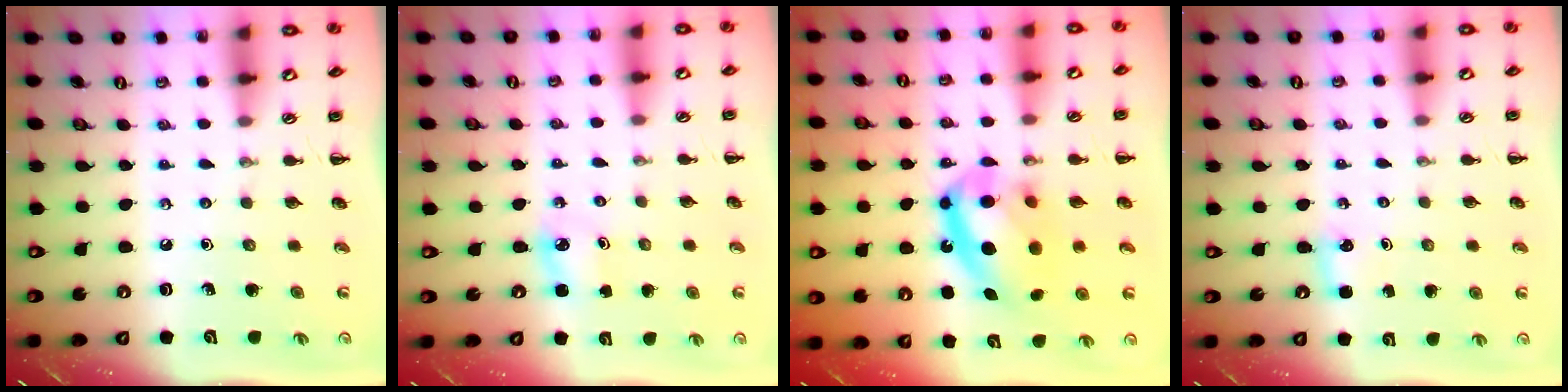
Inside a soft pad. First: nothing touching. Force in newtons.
{"total": 2.9, "press": 2.8, "slide": 0.5}
{"total": 15.5, "press": 15.0, "slide": 3.8}
{"total": 2.8, "press": 2.6, "slide": 0.9}